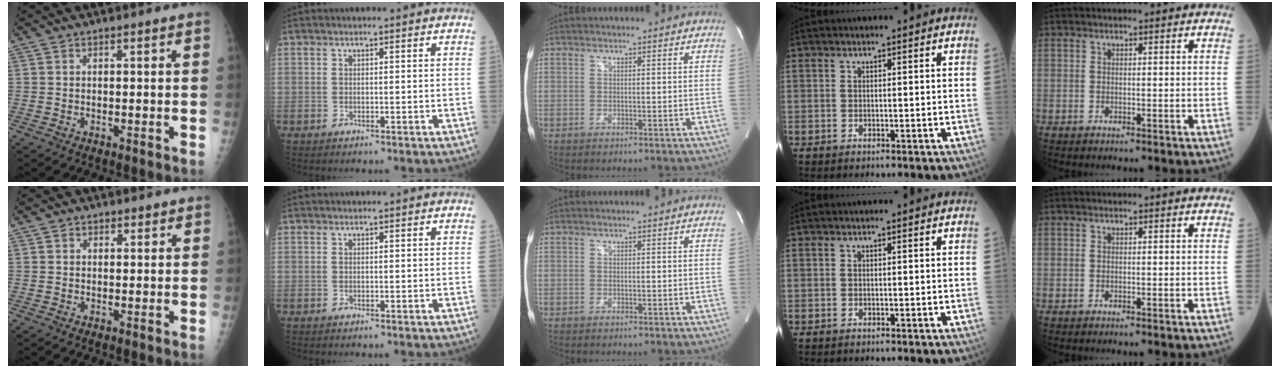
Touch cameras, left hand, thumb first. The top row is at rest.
{"thumb": {"total": 1.7, "force": [1.0, 1.4, -0.1], "torque": [0.024, -0.003, 0.006]}}